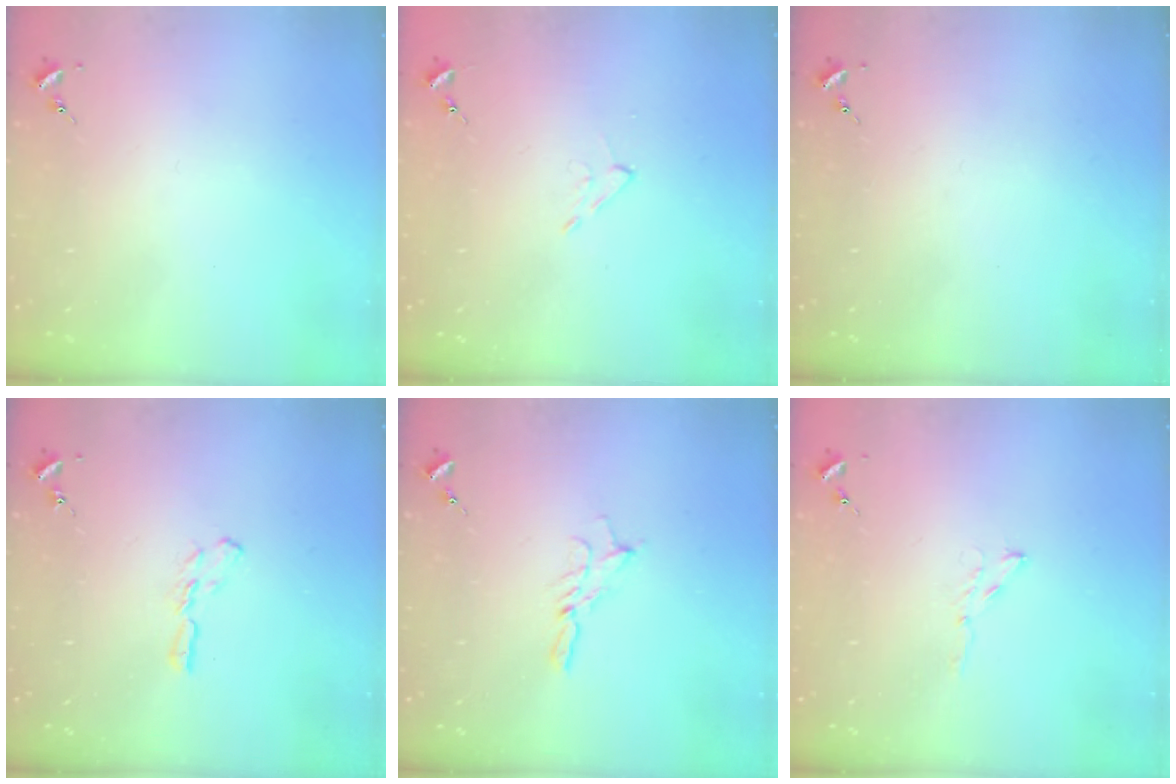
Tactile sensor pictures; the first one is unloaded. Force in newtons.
{"total": 4.3, "press": 4.3, "slide": 0.7}
{"total": 0.0}
{"total": 5.6, "press": 5.5, "slide": 0.4}
{"total": 5.6, "press": 5.6, "slide": 0.2}
{"total": 3.5, "press": 3.5, "slide": 0.4}